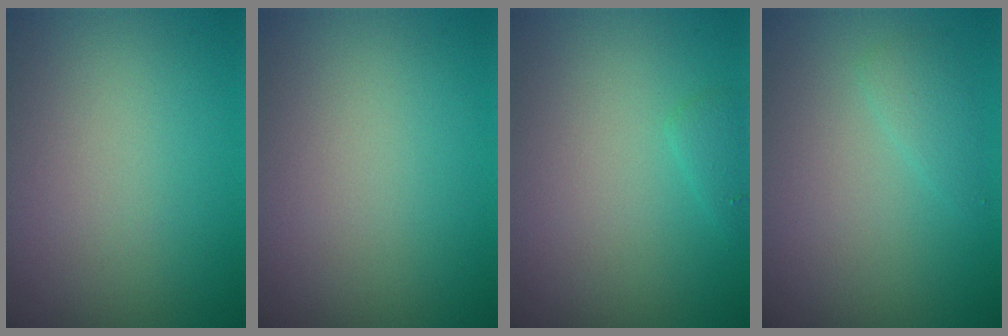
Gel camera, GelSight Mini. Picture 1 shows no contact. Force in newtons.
{"total": 0.0}
{"total": 1.0, "press": 1.0, "slide": 0.1}
{"total": 1.3, "press": 1.3, "slide": 0.0}